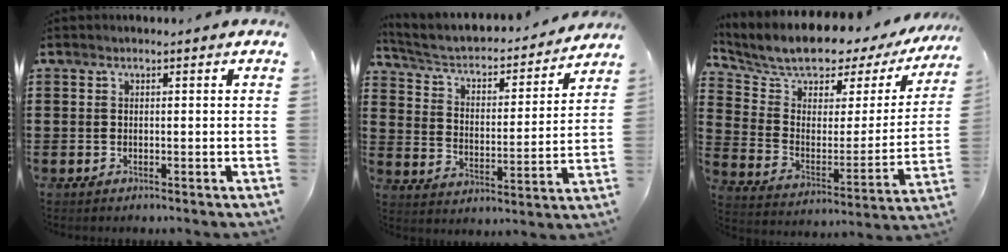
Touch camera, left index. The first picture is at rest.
{"total": 3.6, "force": [2.9, 1.3, 1.6], "torque": [-0.048, -0.025, 0.039]}
{"total": 7.3, "force": [6.8, 2.1, 1.6], "torque": [-0.058, -0.061, 0.112]}